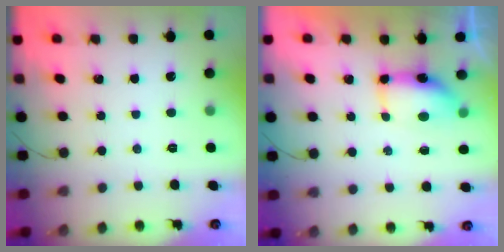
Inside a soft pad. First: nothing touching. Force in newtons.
{"total": 7.3, "press": 7.2, "slide": 1.1}